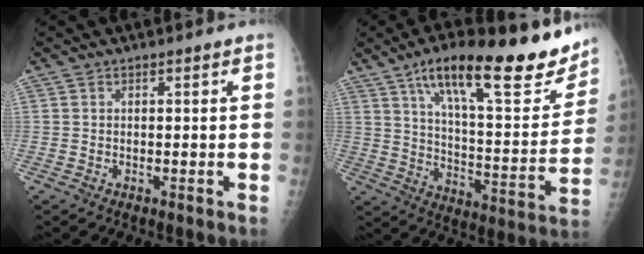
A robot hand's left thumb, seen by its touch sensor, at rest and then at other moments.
{"total": 26.4, "force": [17.1, 7.7, 18.6], "torque": [-0.237, -0.055, 0.262]}